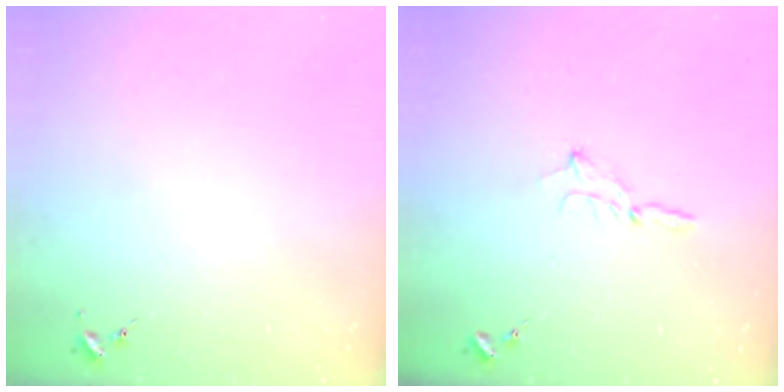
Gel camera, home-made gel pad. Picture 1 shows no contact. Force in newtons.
{"total": 2.5, "press": 2.5, "slide": 0.2}